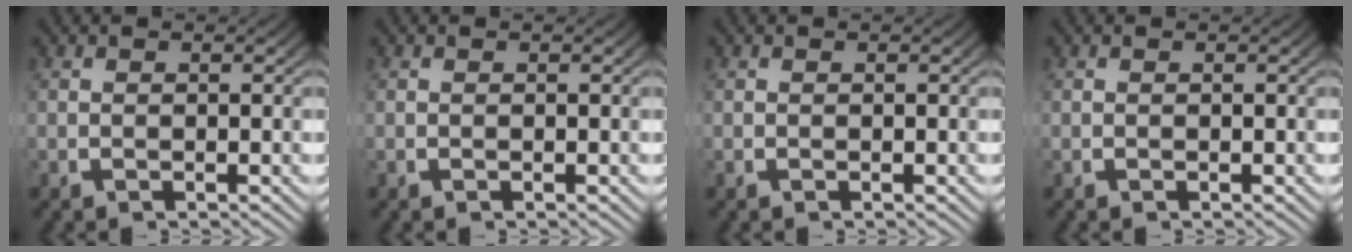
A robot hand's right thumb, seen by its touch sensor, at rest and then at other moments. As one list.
[{"total": 0.0}, {"total": 0.0}, {"total": 0.0}]